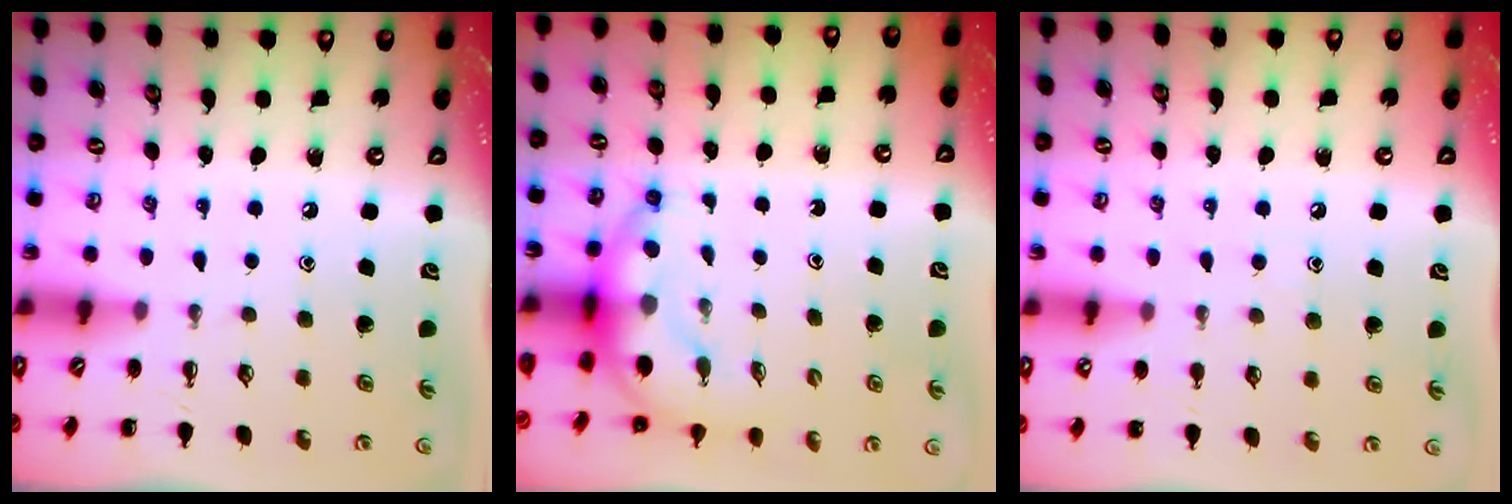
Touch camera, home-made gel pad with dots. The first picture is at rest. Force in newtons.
{"total": 6.6, "press": 6.4, "slide": 1.4}
{"total": 4.8, "press": 4.6, "slide": 1.2}